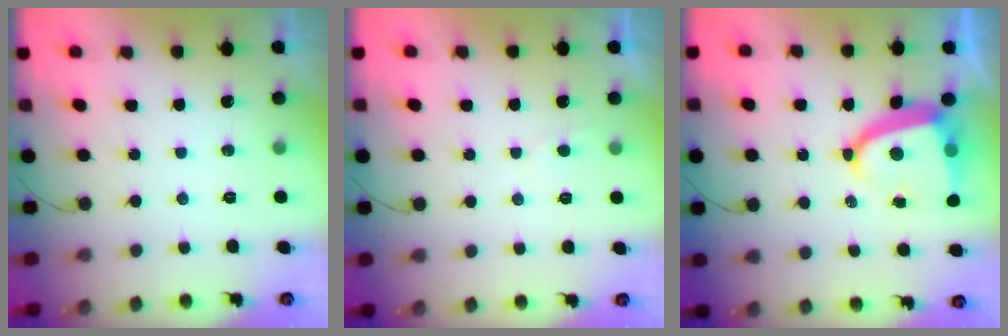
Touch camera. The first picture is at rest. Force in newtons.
{"total": 2.0, "press": 1.9, "slide": 0.3}
{"total": 10.3, "press": 10.2, "slide": 1.6}